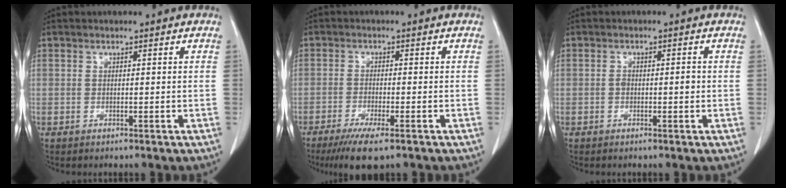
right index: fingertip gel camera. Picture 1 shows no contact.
{"total": 6.5, "force": [-4.3, 0.8, 4.7], "torque": [-0.081, -0.016, -0.068]}
{"total": 1.8, "force": [-0.3, 0.8, 1.5], "torque": [-0.024, 0.004, -0.002]}